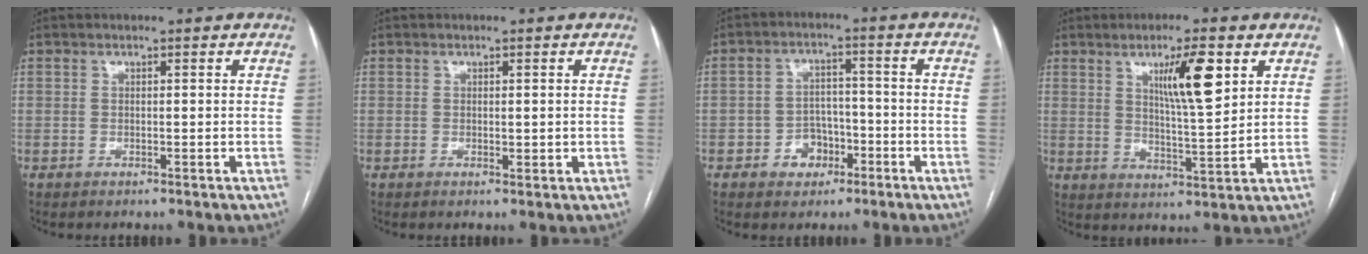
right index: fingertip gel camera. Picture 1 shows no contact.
{"total": 1.5, "force": [0.0, 0.8, 1.3], "torque": [-0.017, -0.003, 0.003]}
{"total": 5.2, "force": [-2.5, 4.0, 2.3], "torque": [-0.033, 0.017, -0.035]}
{"total": 8.9, "force": [3.9, 0.9, 7.9], "torque": [-0.134, -0.005, 0.066]}